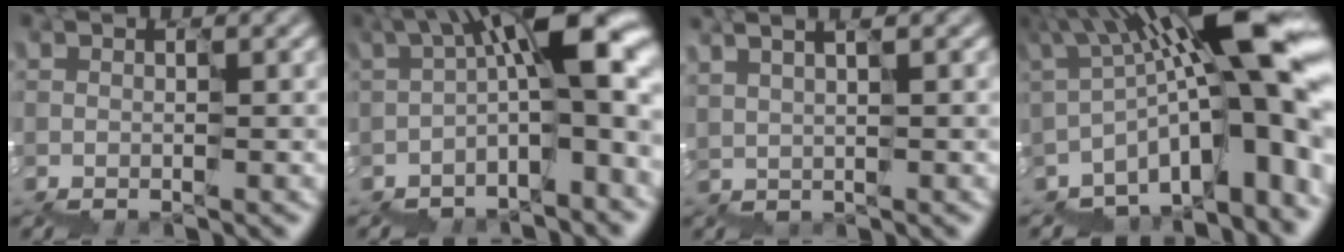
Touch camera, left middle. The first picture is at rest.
{"total": 9.3, "force": [-0.9, 2.9, 8.8], "torque": [-0.132, 0.033, -0.016]}
{"total": 1.6, "force": [1.6, 0.3, 0.4], "torque": [-0.002, 0.021, 0.031]}
{"total": 13.6, "force": [-0.8, 3.8, 13.1], "torque": [-0.186, 0.034, -0.014]}